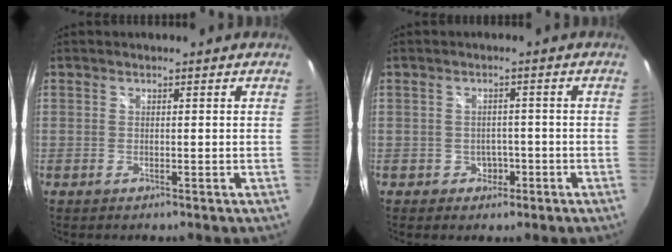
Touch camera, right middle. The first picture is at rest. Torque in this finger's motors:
{"motor_torque": [-0.09, -0.17, 0.08, 0.00]}